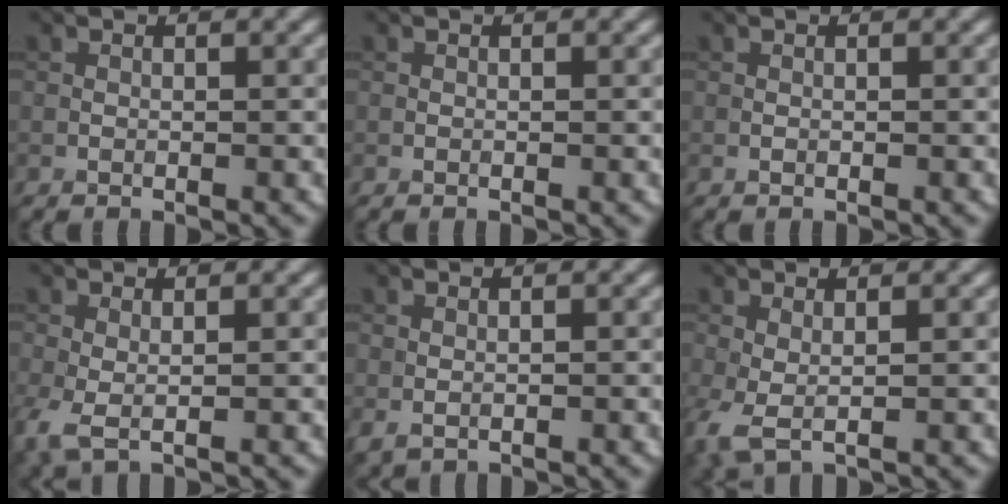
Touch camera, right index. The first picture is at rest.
{"total": 0.0}
{"total": 0.0}
{"total": 2.0, "force": [-0.1, 0.7, 1.9], "torque": [-0.052, -0.004, -0.005]}
{"total": 0.6, "force": [0.1, 0.3, 0.5], "torque": [-0.012, -0.003, 0.006]}
{"total": 2.3, "force": [0.1, 0.9, 2.1], "torque": [-0.059, -0.004, 0.000]}